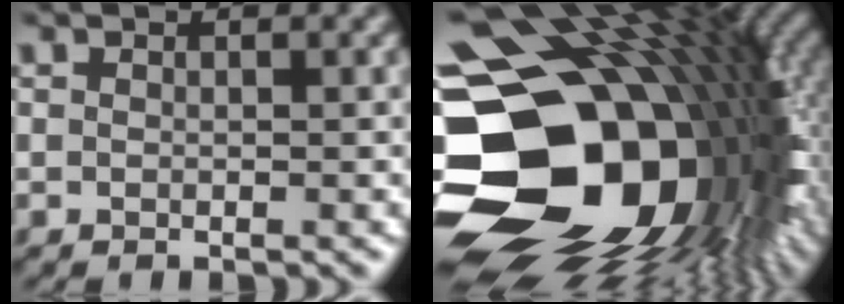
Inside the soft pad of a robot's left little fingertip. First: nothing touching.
{"total": 22.0, "force": [-3.1, 16.3, 14.4], "torque": [-0.287, -0.051, -0.041]}